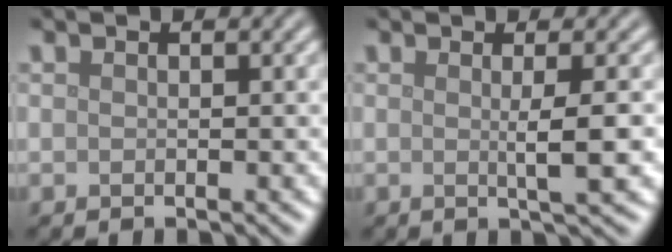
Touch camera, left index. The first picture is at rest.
{"total": 2.9, "force": [0.0, 0.5, 2.9], "torque": [-0.044, -0.002, -0.004]}